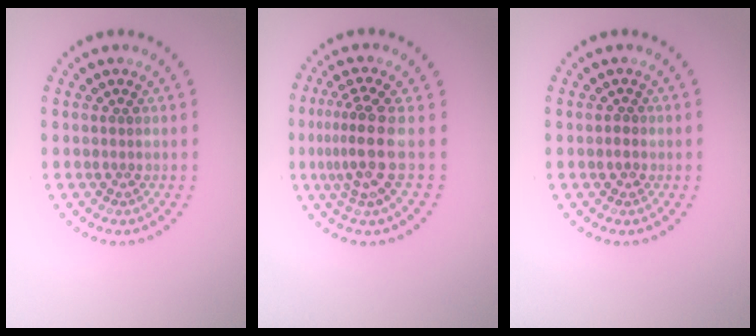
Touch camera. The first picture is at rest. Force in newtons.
{"total": 3.6, "press": 2.6, "slide": 2.5}
{"total": 0.7, "press": 0.6, "slide": 0.4}